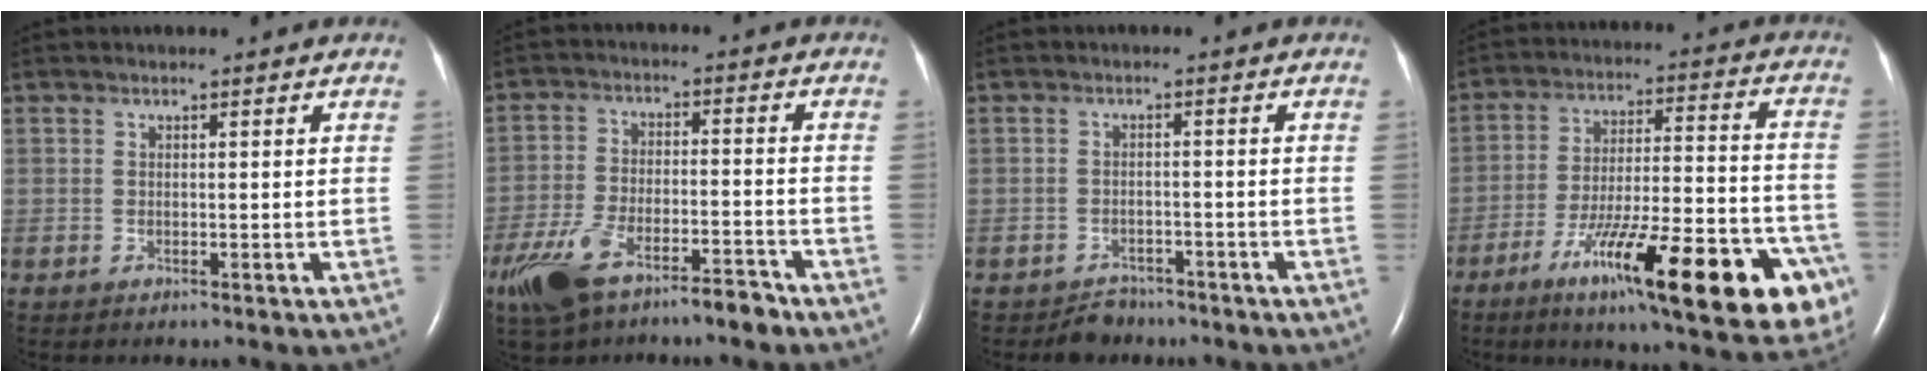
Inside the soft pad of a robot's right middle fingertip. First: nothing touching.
{"total": 11.9, "force": [-8.6, 3.7, 7.4], "torque": [-0.150, -0.004, -0.154]}
{"total": 2.8, "force": [-2.3, 1.6, -0.2], "torque": [-0.006, 0.004, -0.034]}
{"total": 25.5, "force": [-13.2, 4.8, 21.3], "torque": [-0.238, 0.003, -0.193]}